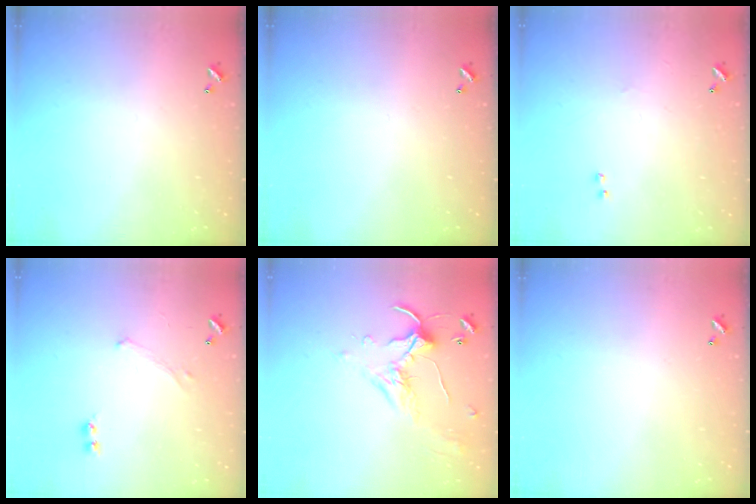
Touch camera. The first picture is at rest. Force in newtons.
{"total": 0.0}
{"total": 2.3, "press": 2.2, "slide": 0.8}
{"total": 0.0}
{"total": 1.2, "press": 0.6, "slide": 1.1}
{"total": 0.0}